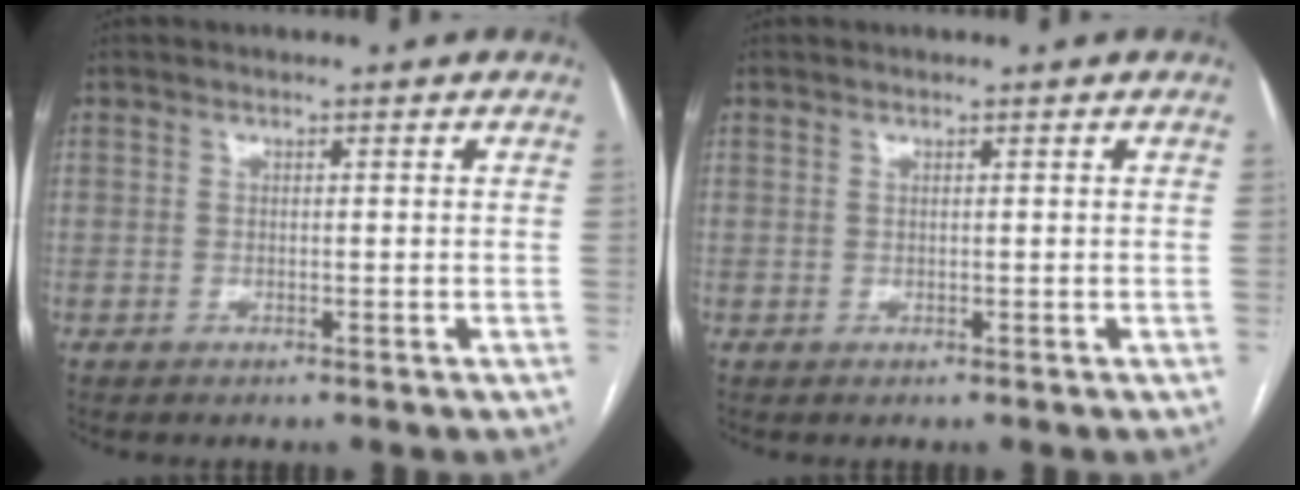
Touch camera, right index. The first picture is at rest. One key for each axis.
{"total": 0.0}